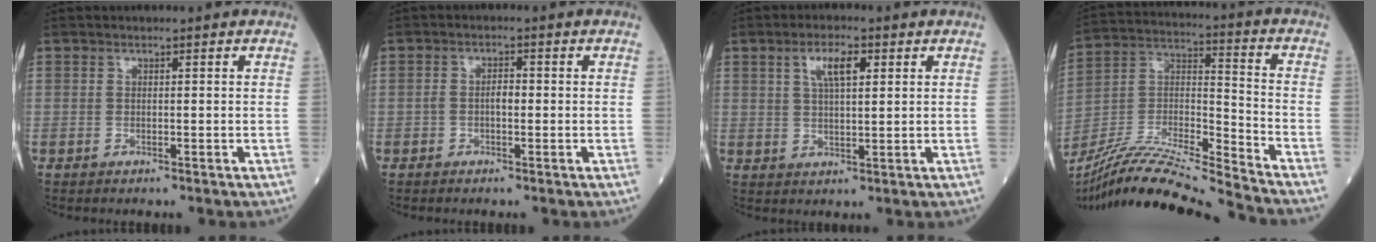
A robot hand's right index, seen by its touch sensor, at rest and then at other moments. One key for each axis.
{"total": 2.1, "fx": -0.4, "fy": 0.9, "fz": 1.8, "tx": -0.032, "ty": 0.007, "tz": -0.007}
{"total": 5.2, "fx": 2.2, "fy": 1.4, "fz": 4.5, "tx": -0.087, "ty": 0.008, "tz": 0.041}
{"total": 19.7, "fx": -18.2, "fy": -1.0, "fz": 7.6, "tx": -0.156, "ty": -0.003, "tz": -0.327}